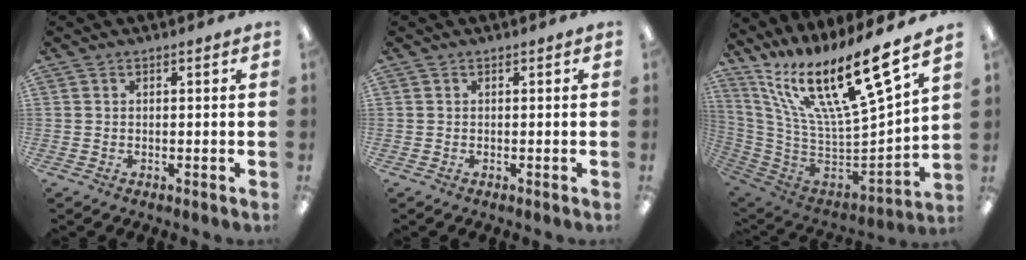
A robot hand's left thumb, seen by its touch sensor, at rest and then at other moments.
{"total": 0.0}
{"total": 22.3, "force": [13.1, 5.6, 17.1], "torque": [-0.303, -0.097, 0.216]}